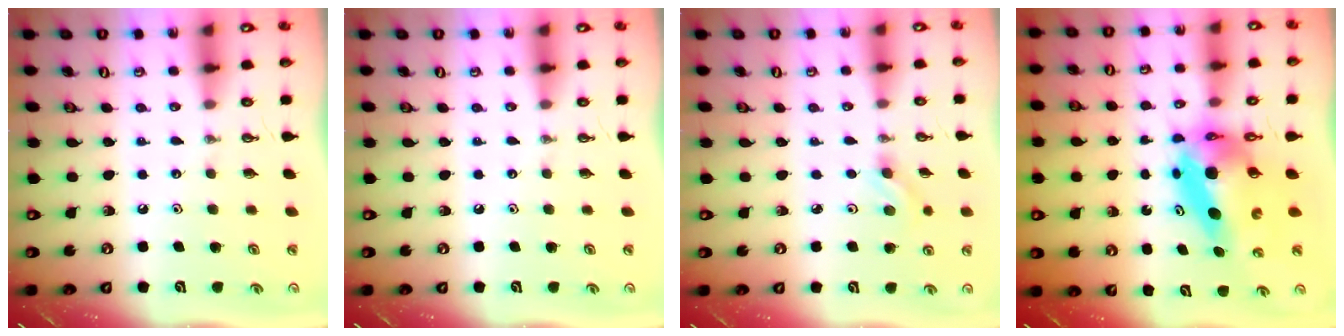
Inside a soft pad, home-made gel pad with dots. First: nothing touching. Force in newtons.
{"total": 0.0}
{"total": 3.7, "press": 3.3, "slide": 1.6}
{"total": 9.2, "press": 9.2, "slide": 0.9}